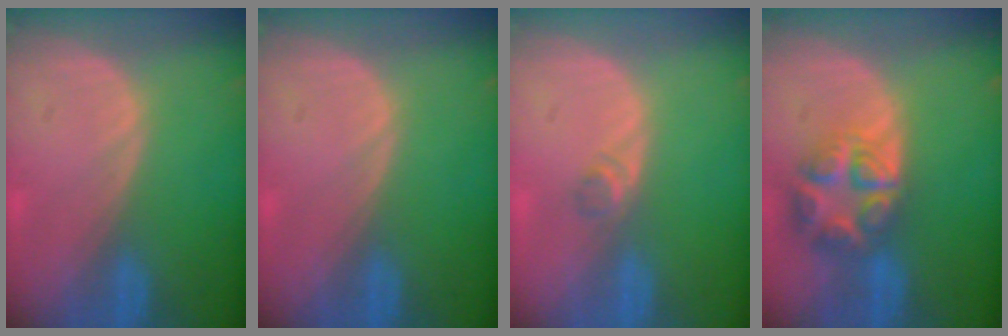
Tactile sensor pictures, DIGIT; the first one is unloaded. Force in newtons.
{"total": 0.0}
{"total": 1.6, "press": 1.4, "slide": 0.8}
{"total": 8.1, "press": 7.0, "slide": 4.0}